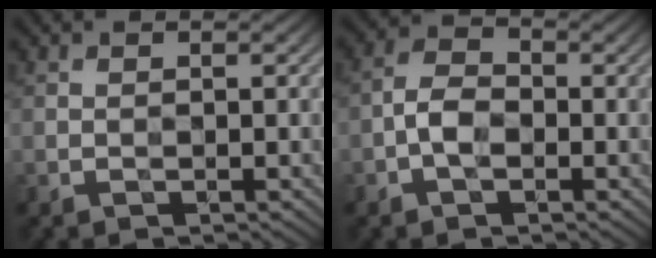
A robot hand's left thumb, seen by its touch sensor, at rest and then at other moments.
{"total": 3.5, "force": [-1.1, 2.2, 2.5], "torque": [-0.053, 0.007, -0.032]}